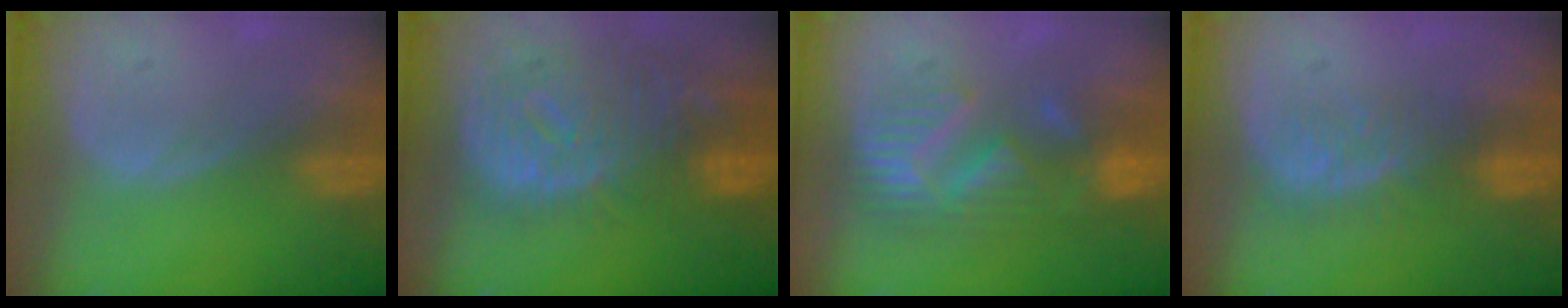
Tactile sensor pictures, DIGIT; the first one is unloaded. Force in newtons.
{"total": 12.3, "press": 10.6, "slide": 6.1}
{"total": 8.8, "press": 8.5, "slide": 2.0}
{"total": 5.0, "press": 4.7, "slide": 1.6}